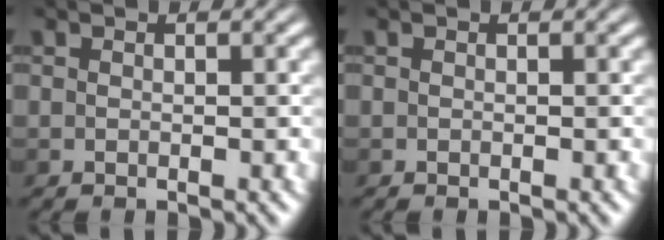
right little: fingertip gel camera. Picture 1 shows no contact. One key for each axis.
{"total": 0.0}